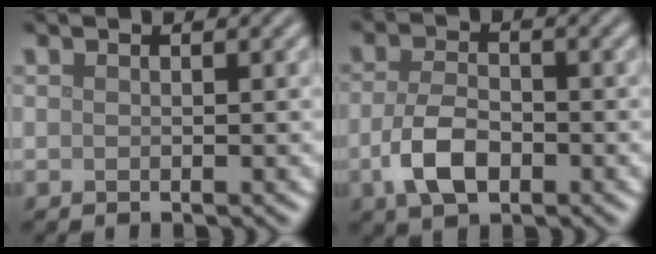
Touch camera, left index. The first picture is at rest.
{"total": 4.4, "force": [-1.6, 2.4, 3.4], "torque": [-0.072, -0.002, -0.035]}